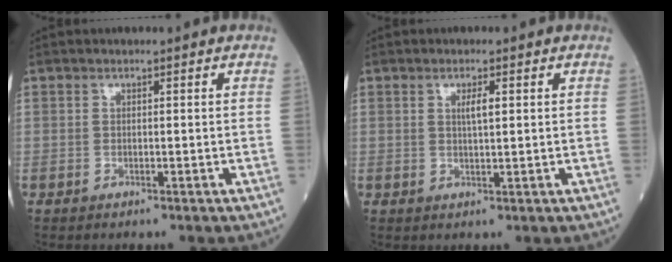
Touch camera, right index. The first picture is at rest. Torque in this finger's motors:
{"motor_torque": [0.03, 0.02, 0.05, 0.05]}